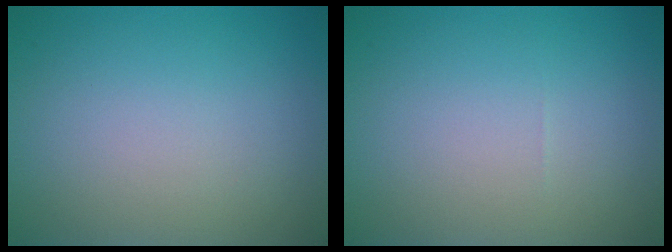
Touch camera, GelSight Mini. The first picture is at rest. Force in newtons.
{"total": 0.0}